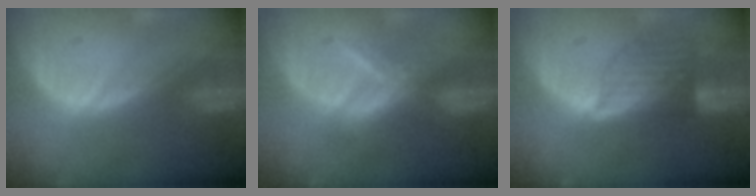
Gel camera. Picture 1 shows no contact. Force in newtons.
{"total": 5.6, "press": 5.6, "slide": 0.1}
{"total": 6.9, "press": 6.6, "slide": 2.0}